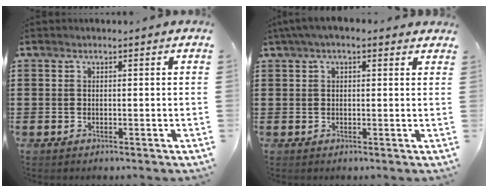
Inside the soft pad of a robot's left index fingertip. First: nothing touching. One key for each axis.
{"total": 2.4, "fx": 1.3, "fy": 1.0, "fz": 1.8, "tx": -0.039, "ty": 0.009, "tz": 0.023}